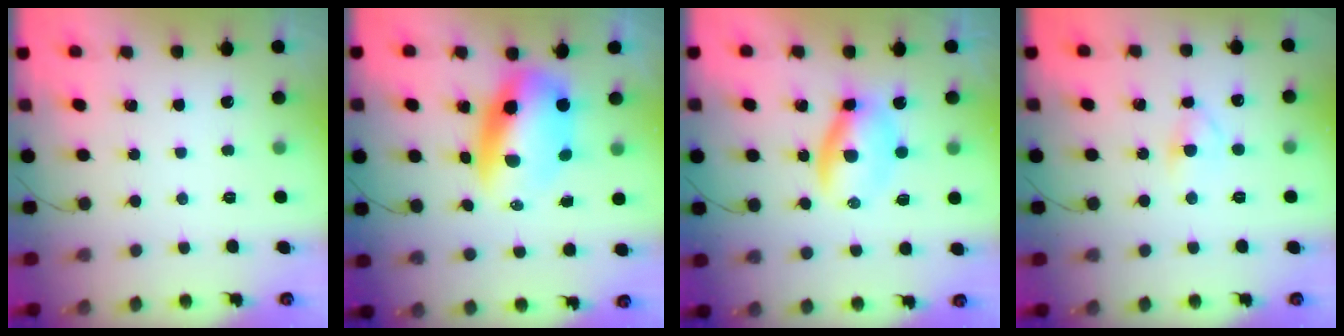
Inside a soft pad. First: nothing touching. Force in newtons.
{"total": 11.5, "press": 11.0, "slide": 3.4}
{"total": 5.1, "press": 5.0, "slide": 1.2}
{"total": 4.1, "press": 3.9, "slide": 1.1}